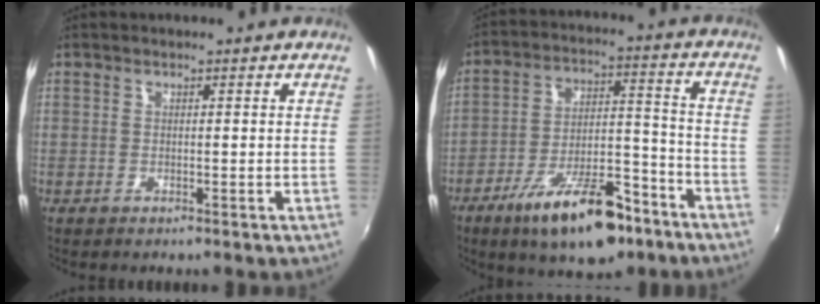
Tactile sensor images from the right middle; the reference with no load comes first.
{"total": 17.2, "force": [-11.4, 6.0, 11.4], "torque": [-0.197, 0.000, -0.172]}